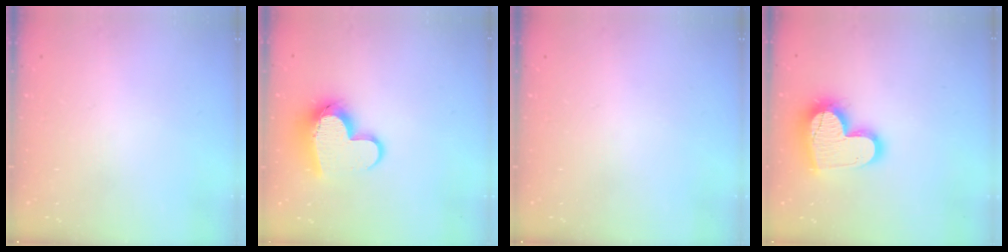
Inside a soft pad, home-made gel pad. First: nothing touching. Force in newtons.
{"total": 12.4, "press": 12.3, "slide": 1.2}
{"total": 0.0}
{"total": 17.4, "press": 17.3, "slide": 1.3}